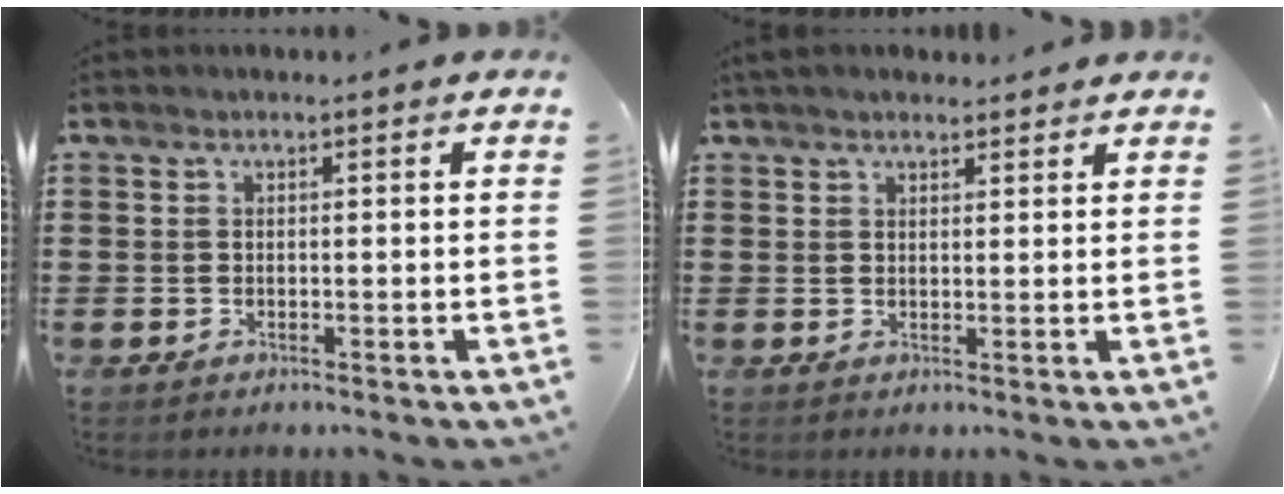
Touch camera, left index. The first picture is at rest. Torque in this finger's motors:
{"motor_torque": [2.14, 0.00, 0.40, 0.06]}